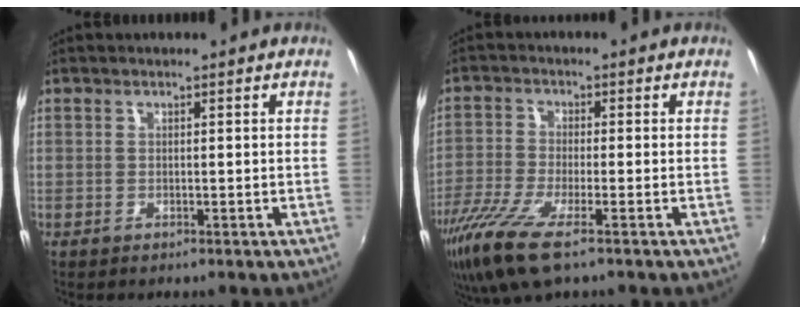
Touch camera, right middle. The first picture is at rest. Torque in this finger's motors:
{"motor_torque": [1.33, -0.81, 0.54, 0.20]}